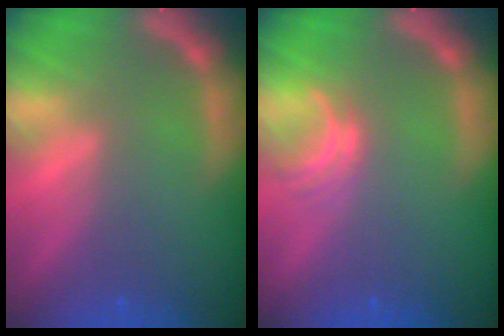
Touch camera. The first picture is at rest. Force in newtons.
{"total": 2.0}